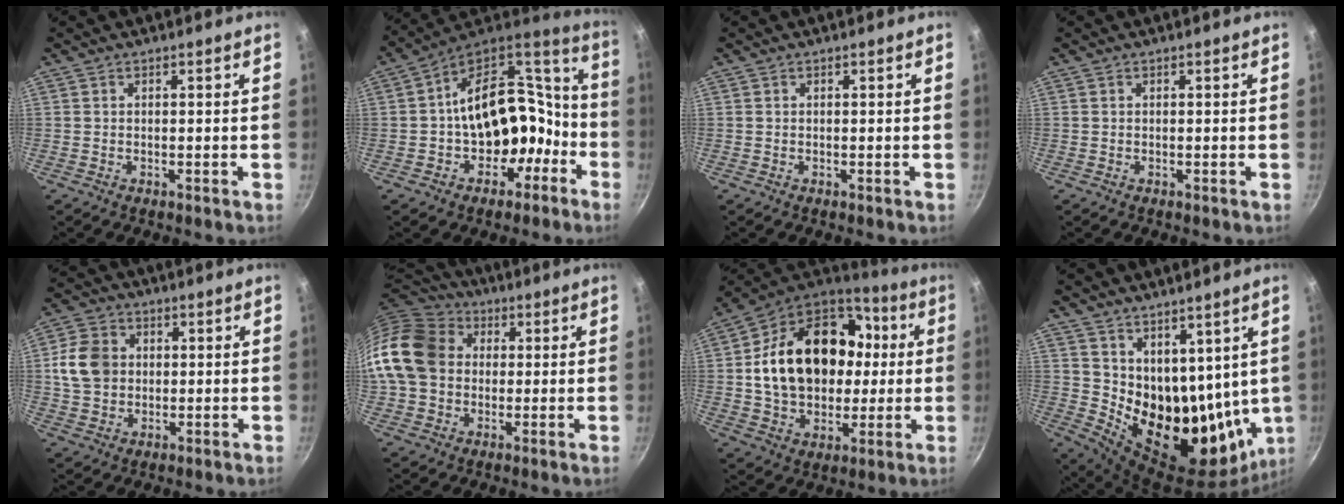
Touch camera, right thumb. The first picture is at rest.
{"total": 19.9, "force": [-5.2, 14.8, 12.3], "torque": [-0.132, 0.103, -0.054]}
{"total": 0.0}
{"total": 0.0}
{"total": 9.3, "force": [1.1, 7.7, 5.1], "torque": [-0.074, 0.006, 0.013]}
{"total": 17.8, "force": [1.5, 14.5, 10.2], "torque": [-0.188, 0.035, 0.015]}
{"total": 26.3, "force": [2.5, 19.3, 17.7], "torque": [-0.282, 0.041, 0.046]}
{"total": 19.4, "force": [8.3, 11.7, 13.1], "torque": [-0.158, -0.058, 0.171]}